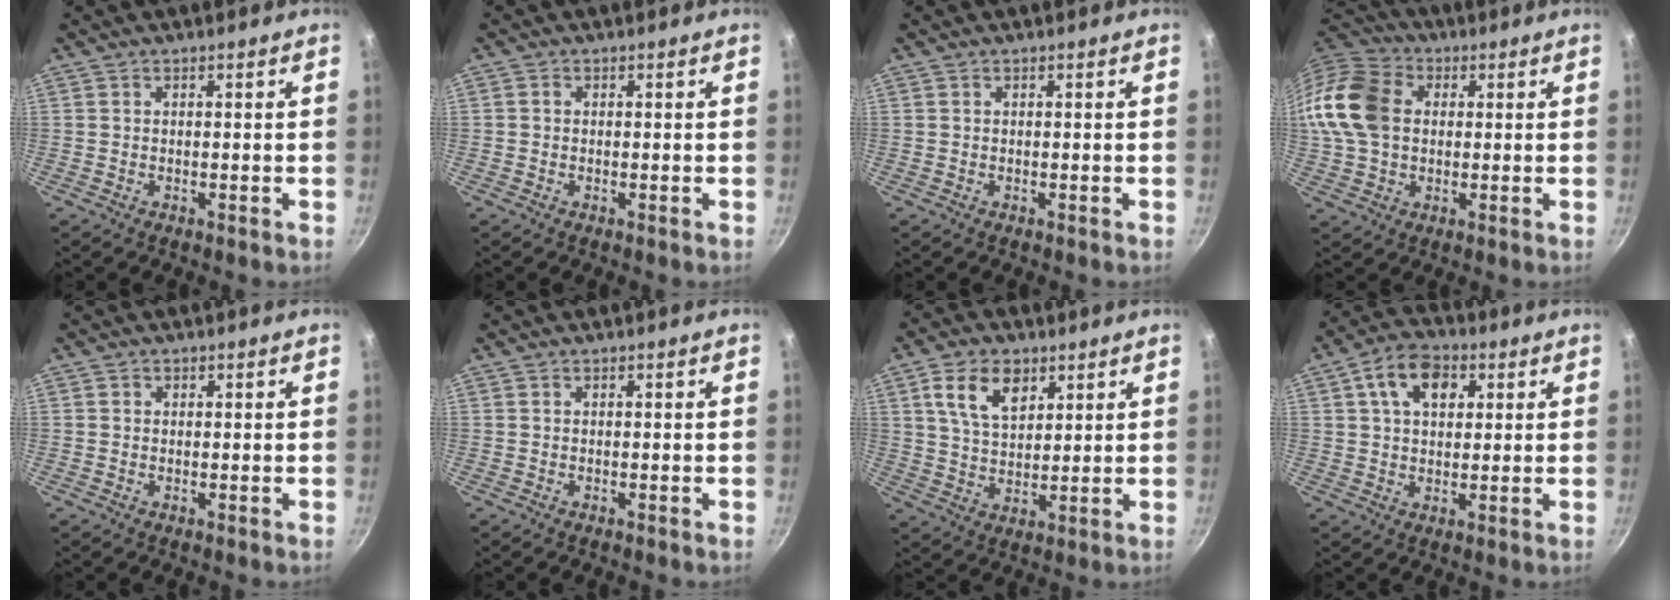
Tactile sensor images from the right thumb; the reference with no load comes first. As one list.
[{"total": 0.6, "force": [-0.1, 0.6, 0.2], "torque": [-0.003, 0.003, -0.004]}, {"total": 0.0}, {"total": 15.2, "force": [1.7, 11.5, 9.8], "torque": [-0.182, 0.020, 0.018]}, {"total": 0.7, "force": [0.2, 0.7, 0.2], "torque": [0.001, 0.001, 0.001]}, {"total": 0.0}, {"total": 9.6, "force": [4.4, 5.9, 6.3], "torque": [-0.092, -0.014, 0.081]}, {"total": 9.7, "force": [3.3, 6.4, 6.5], "torque": [-0.088, 0.004, 0.044]}]